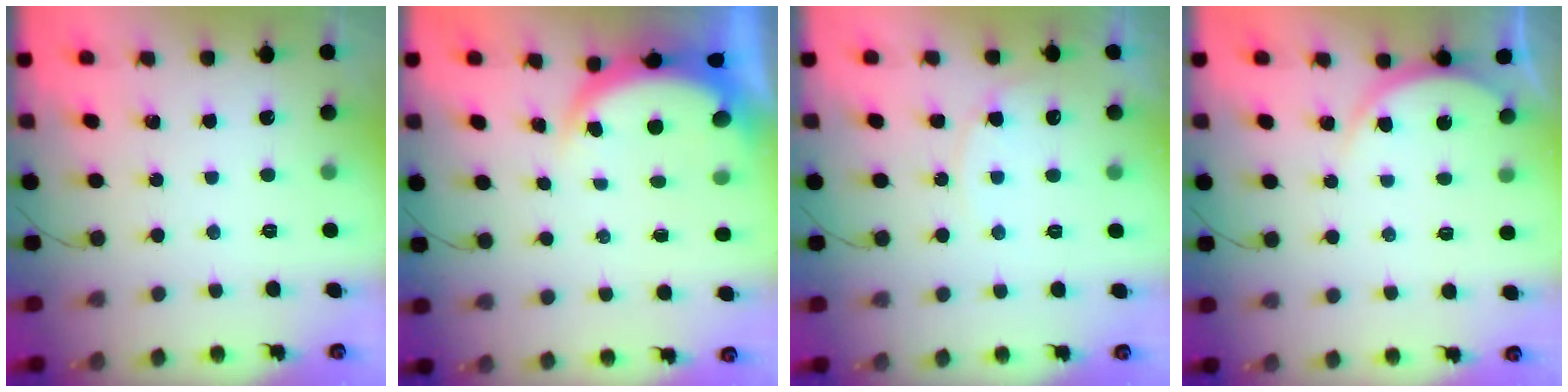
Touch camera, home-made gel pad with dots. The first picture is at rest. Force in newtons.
{"total": 4.4, "press": 4.3, "slide": 0.8}
{"total": 6.4, "press": 6.4, "slide": 0.6}
{"total": 3.9, "press": 3.9, "slide": 0.6}